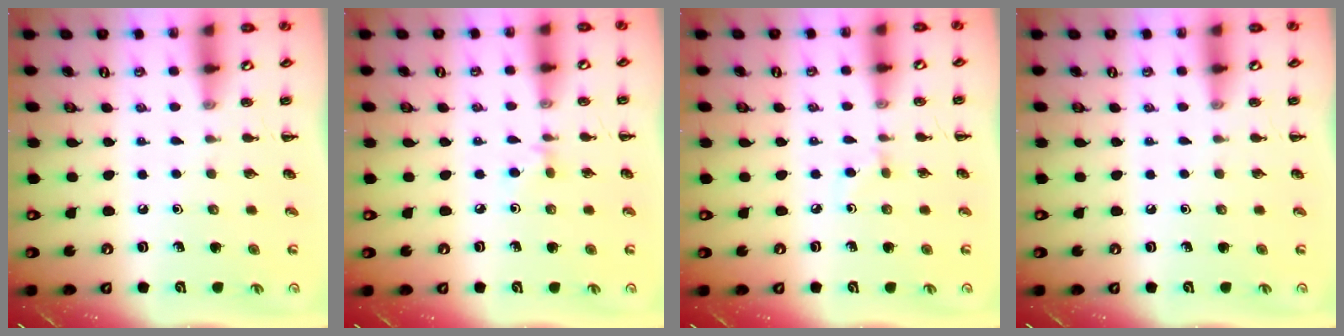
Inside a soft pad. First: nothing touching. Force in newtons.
{"total": 2.7, "press": 2.5, "slide": 1.0}
{"total": 2.6, "press": 2.4, "slide": 1.1}
{"total": 0.0}